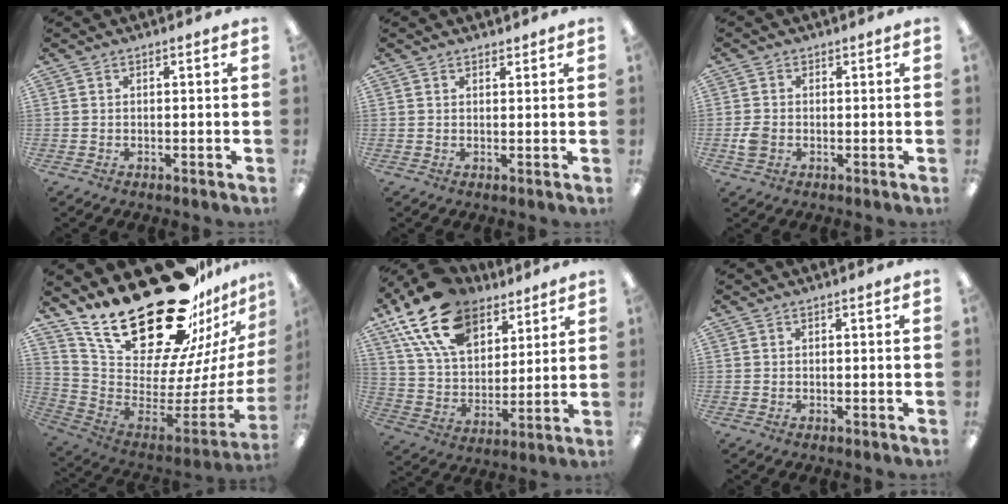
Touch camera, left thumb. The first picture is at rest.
{"total": 1.2, "force": [1.1, 0.5, 0.1], "torque": [0.007, -0.004, 0.020]}
{"total": 3.2, "force": [-0.7, 2.6, 1.6], "torque": [-0.018, 0.005, -0.013]}
{"total": 32.7, "force": [22.9, 13.7, 18.8], "torque": [-0.289, -0.177, 0.438]}
{"total": 19.0, "force": [12.6, 10.6, 9.5], "torque": [-0.192, -0.048, 0.234]}
{"total": 0.0}